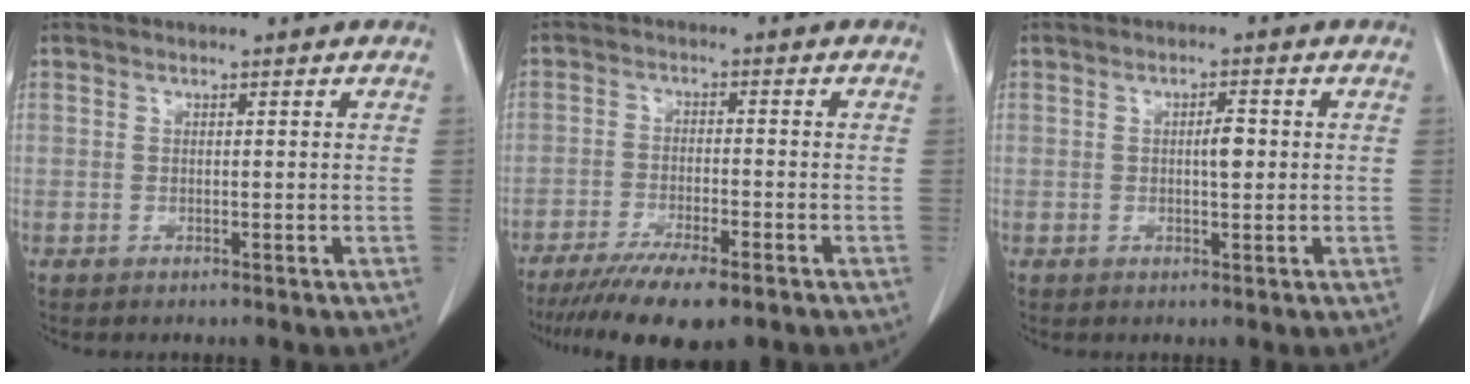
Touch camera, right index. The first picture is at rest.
{"total": 10.4, "force": [-7.8, 1.9, 6.7], "torque": [-0.103, -0.019, -0.122]}
{"total": 2.5, "force": [0.2, 0.7, 2.4], "torque": [-0.040, 0.002, 0.003]}